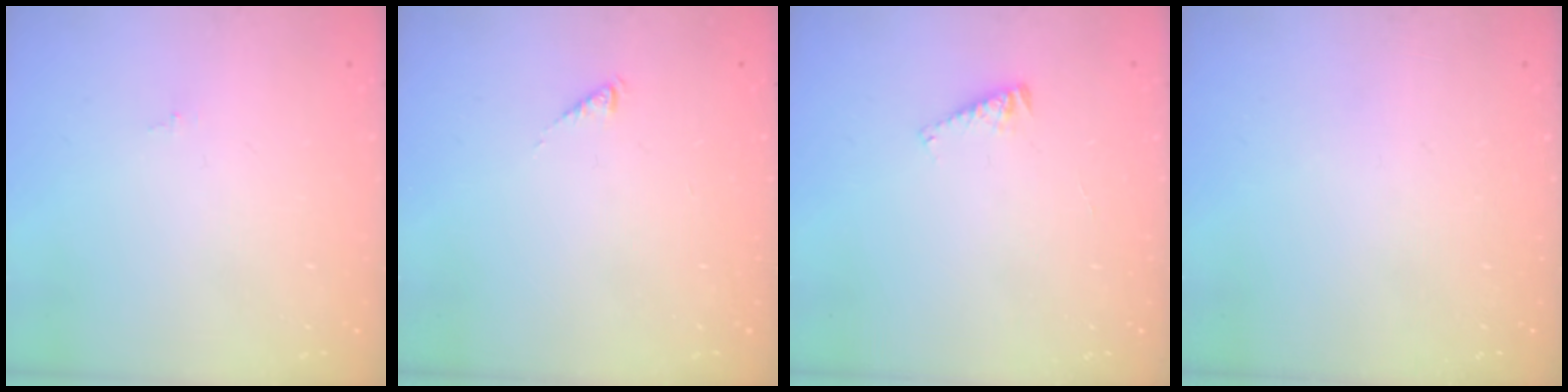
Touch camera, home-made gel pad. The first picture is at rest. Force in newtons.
{"total": 0.0}
{"total": 4.2, "press": 4.2, "slide": 0.5}
{"total": 0.0}